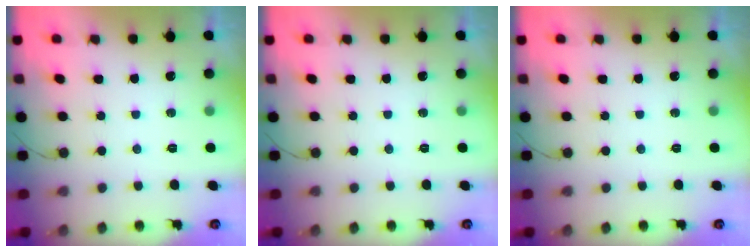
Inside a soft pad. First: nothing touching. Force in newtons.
{"total": 0.0}
{"total": 0.0}